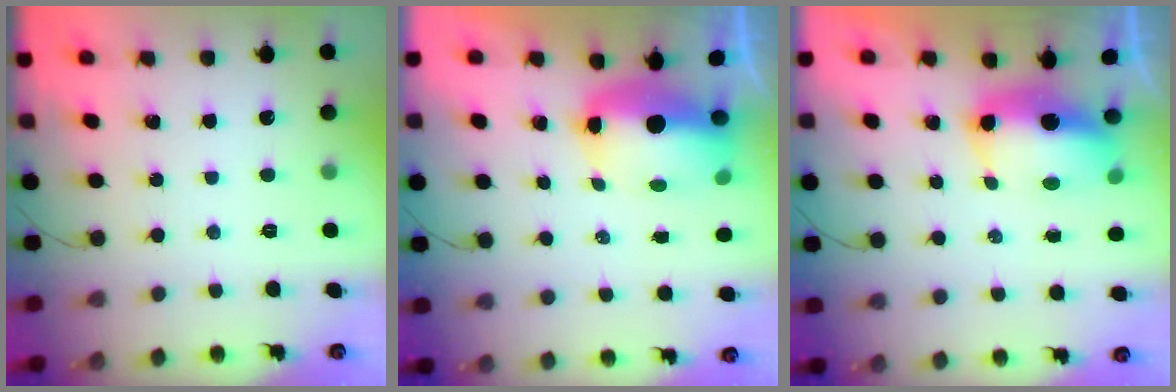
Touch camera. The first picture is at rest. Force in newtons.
{"total": 9.6, "press": 9.4, "slide": 2.2}
{"total": 8.8, "press": 8.7, "slide": 1.6}